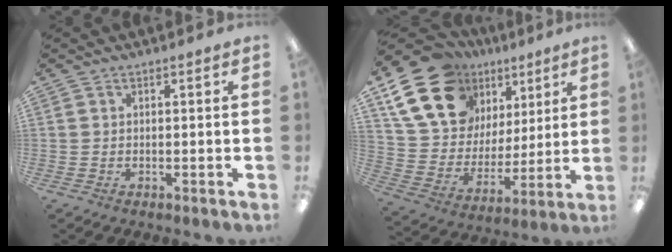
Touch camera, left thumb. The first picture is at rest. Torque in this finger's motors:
{"motor_torque": [1.54, 1.56, 1.52, -1.25, 0.19]}